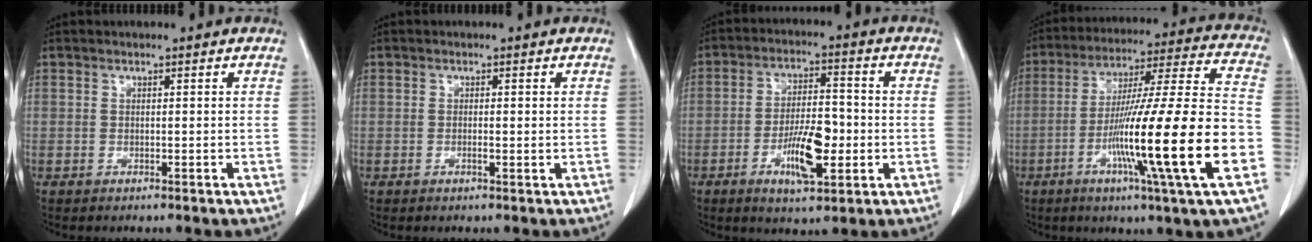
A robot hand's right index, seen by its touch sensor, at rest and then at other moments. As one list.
[{"total": 0.9, "force": [-0.4, 0.0, 0.8], "torque": [-0.022, -0.001, -0.005]}, {"total": 9.4, "force": [-3.0, 2.8, 8.5], "torque": [-0.161, 0.000, -0.049]}, {"total": 22.9, "force": [-7.6, -0.7, 21.6], "torque": [-0.343, -0.020, -0.137]}]